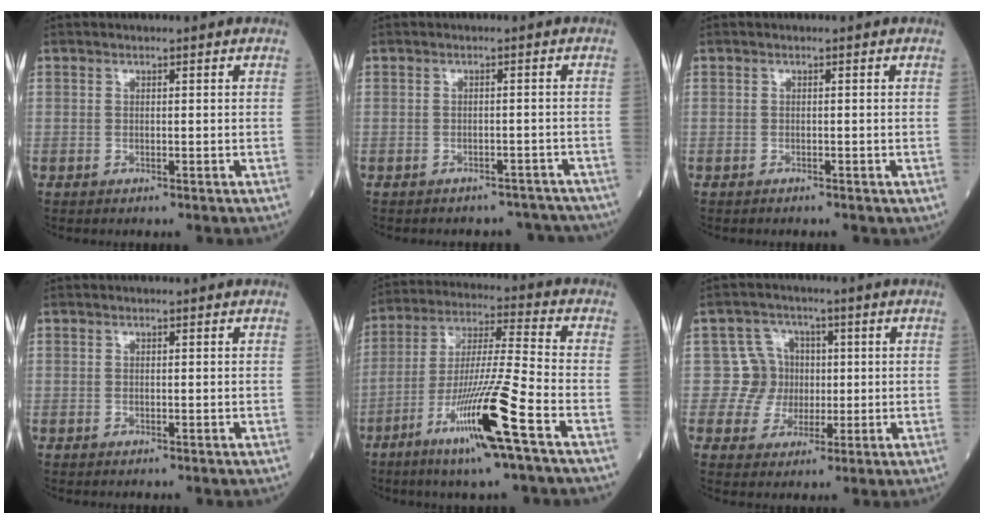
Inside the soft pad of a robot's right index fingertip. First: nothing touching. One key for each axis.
{"total": 8.5, "fx": -7.7, "fy": 3.6, "fz": 0.7, "tx": 0.002, "ty": 0.017, "tz": -0.076}
{"total": 0.7, "fx": -0.6, "fy": 0.3, "fz": 0.1, "tx": -0.008, "ty": 0.000, "tz": -0.009}
{"total": 0.0}
{"total": 15.1, "fx": -7.3, "fy": -0.8, "fz": 13.2, "tx": -0.261, "ty": -0.021, "tz": -0.134}
{"total": 5.8, "fx": 0.3, "fy": 5.8, "fz": 0.1, "tx": 0.012, "ty": 0.016, "tz": 0.006}